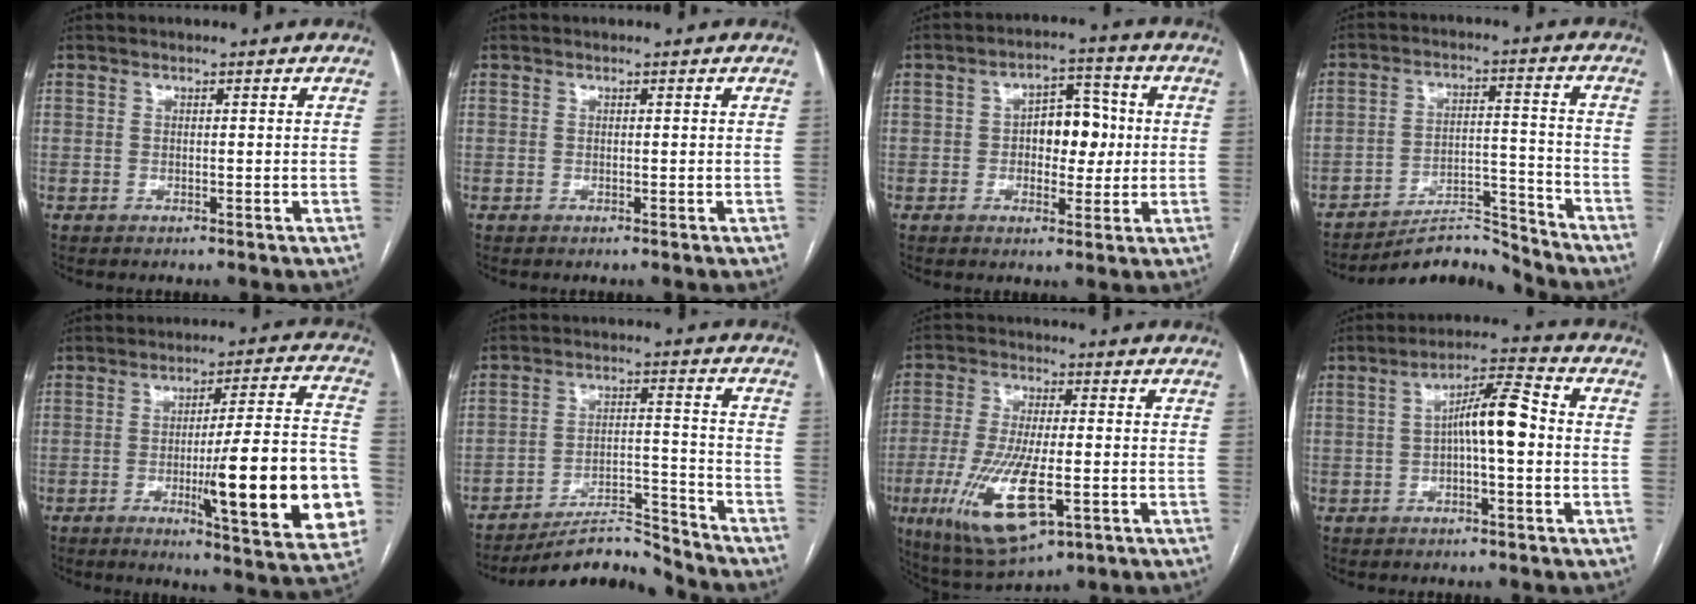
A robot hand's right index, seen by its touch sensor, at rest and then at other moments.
{"total": 0.0}
{"total": 7.4, "force": [0.1, 4.2, 6.1], "torque": [-0.085, 0.021, 0.003]}
{"total": 8.3, "force": [-8.2, 0.8, 0.0], "torque": [0.004, 0.037, -0.139]}
{"total": 20.3, "force": [-4.8, 2.2, 19.7], "torque": [-0.220, 0.004, -0.056]}
{"total": 9.7, "force": [-9.6, 0.8, 1.3], "torque": [-0.016, 0.030, -0.164]}
{"total": 14.4, "force": [-4.5, 4.5, 12.9], "torque": [-0.260, -0.021, -0.069]}
{"total": 7.9, "force": [-0.4, 1.3, 7.8], "torque": [-0.136, 0.025, -0.009]}